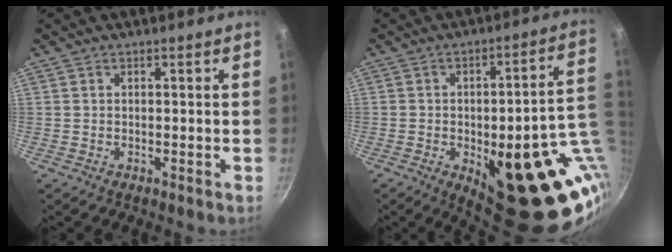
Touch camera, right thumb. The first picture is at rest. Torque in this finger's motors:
{"motor_torque": [2.77, 2.24, 2.00, -0.77, 0.46]}